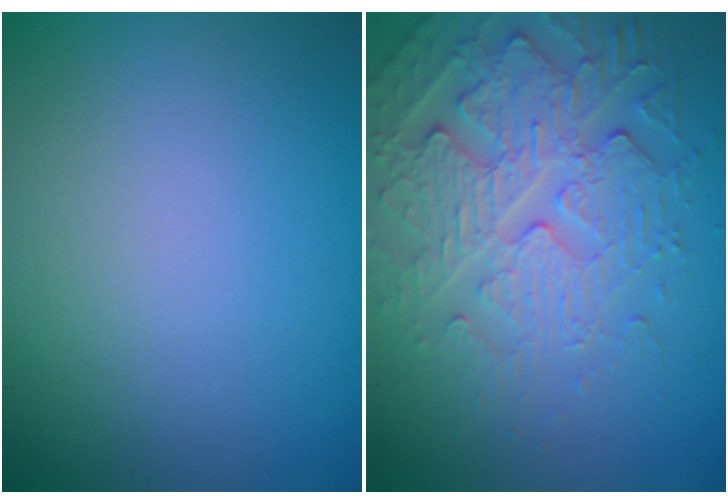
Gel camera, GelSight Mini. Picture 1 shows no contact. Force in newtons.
{"total": 5.1, "press": 4.3, "slide": 2.8}